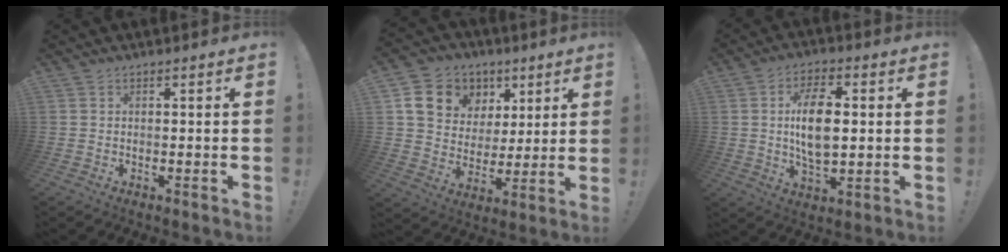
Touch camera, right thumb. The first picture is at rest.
{"total": 13.8, "force": [6.0, 11.5, 4.8], "torque": [-0.078, -0.022, 0.133]}
{"total": 12.4, "force": [1.2, 6.7, 10.4], "torque": [-0.190, 0.000, 0.017]}